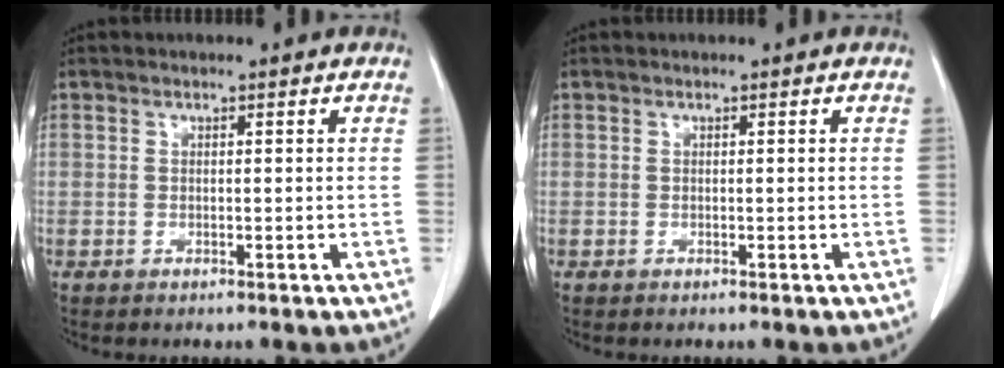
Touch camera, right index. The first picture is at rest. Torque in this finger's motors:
{"motor_torque": [0.00, 0.00, 0.00, 0.00]}